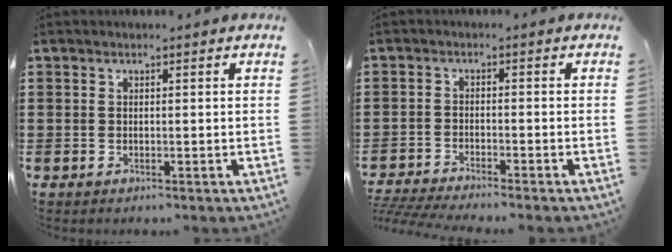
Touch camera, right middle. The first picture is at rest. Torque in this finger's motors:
{"motor_torque": [1.38, -0.76, 0.65, 0.21]}